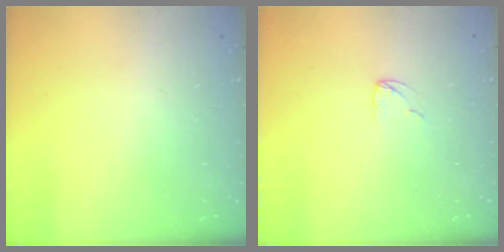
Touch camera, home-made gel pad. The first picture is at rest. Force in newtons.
{"total": 2.9, "press": 2.9, "slide": 0.3}